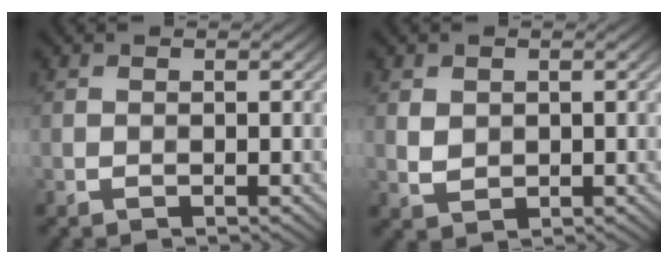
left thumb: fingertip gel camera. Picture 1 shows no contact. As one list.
[{"total": 1.9, "force": [0.6, 1.5, 0.9], "torque": [-0.025, -0.005, 0.016]}]